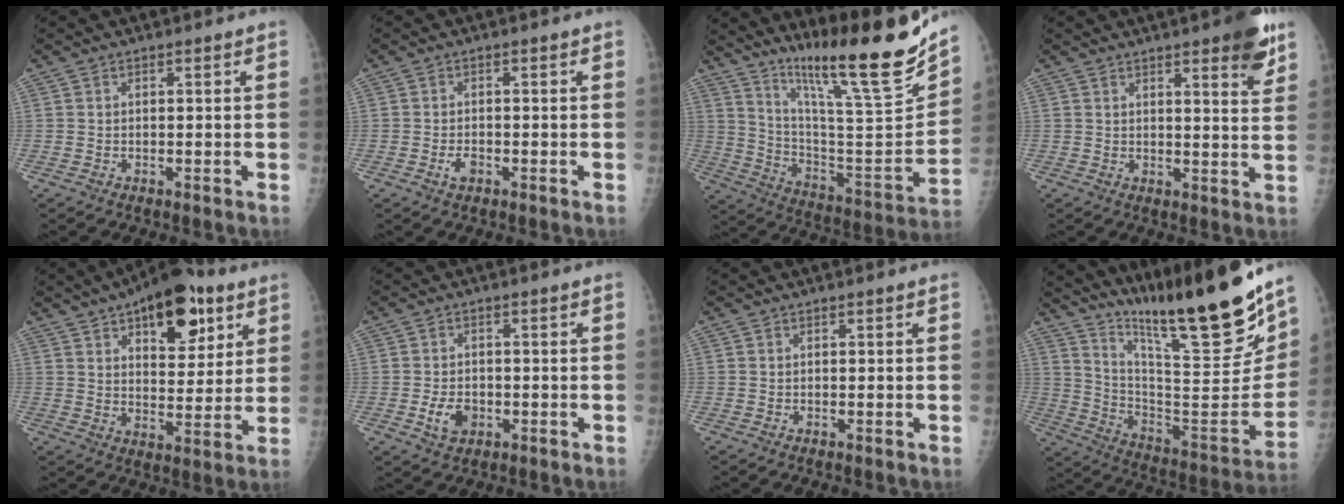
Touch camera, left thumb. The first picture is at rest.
{"total": 2.0, "force": [-0.9, 1.2, 1.3], "torque": [-0.024, 0.003, -0.016]}
{"total": 24.7, "force": [19.1, 1.7, 15.5], "torque": [-0.220, -0.121, 0.314]}
{"total": 8.2, "force": [5.0, 1.7, 6.3], "torque": [-0.068, -0.025, 0.061]}
{"total": 17.1, "force": [8.9, 8.3, 12.0], "torque": [-0.124, -0.031, 0.132]}
{"total": 4.4, "force": [-1.3, 3.3, 2.7], "torque": [-0.039, 0.002, -0.018]}
{"total": 0.0}
{"total": 26.5, "force": [20.0, 2.5, 17.2], "torque": [-0.252, -0.124, 0.332]}